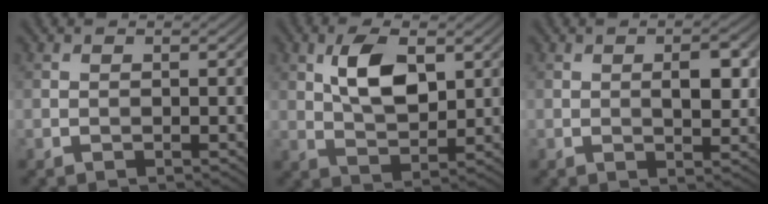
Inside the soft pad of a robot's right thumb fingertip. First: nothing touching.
{"total": 7.1, "force": [2.3, 3.5, 5.8], "torque": [-0.118, 0.001, 0.044]}
{"total": 4.1, "force": [0.7, 1.7, 3.6], "torque": [-0.059, -0.001, 0.012]}